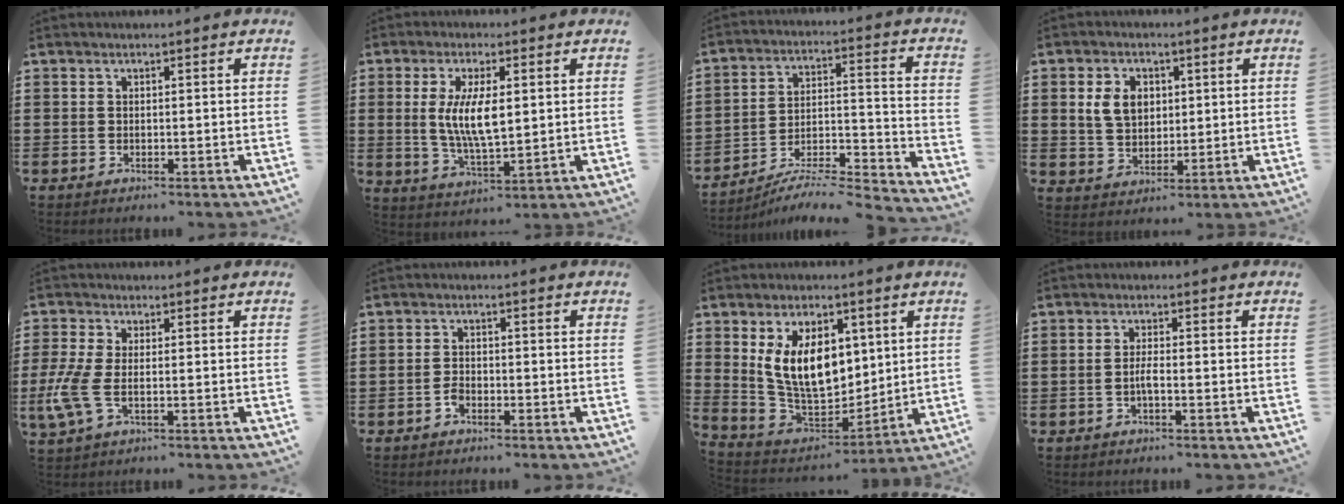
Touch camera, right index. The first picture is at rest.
{"total": 8.0, "force": [0.9, 2.7, 7.5], "torque": [-0.151, 0.003, 0.013]}
{"total": 5.7, "force": [-5.4, 0.4, 1.9], "torque": [-0.029, -0.011, -0.108]}
{"total": 5.6, "force": [1.4, 4.1, 3.5], "torque": [-0.089, 0.011, 0.022]}
{"total": 5.7, "force": [-1.3, 2.5, 5.0], "torque": [-0.130, -0.013, -0.029]}
{"total": 1.9, "force": [-1.1, 1.0, 1.1], "torque": [-0.023, 0.000, -0.022]}
{"total": 11.2, "force": [3.1, 6.8, 8.4], "torque": [-0.185, -0.002, 0.053]}
{"total": 2.0, "force": [-0.9, 0.2, 1.8], "torque": [-0.042, -0.002, -0.018]}